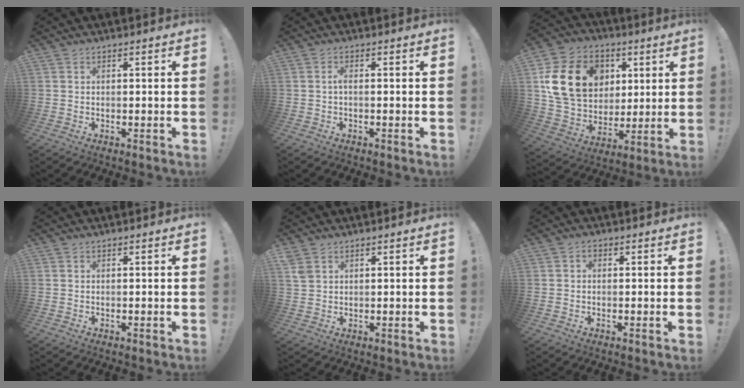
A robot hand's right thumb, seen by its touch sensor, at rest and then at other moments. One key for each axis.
{"total": 1.7, "fx": -0.5, "fy": 0.3, "fz": 1.6, "tx": -0.031, "ty": 0.005, "tz": -0.010}
{"total": 20.7, "fx": 6.3, "fy": 16.1, "fz": 11.5, "tx": -0.207, "ty": -0.012, "tz": 0.135}
{"total": 0.0}
{"total": 3.0, "fx": 1.9, "fy": 1.9, "fz": 1.4, "tx": -0.027, "ty": -0.005, "tz": 0.038}
{"total": 1.1, "fx": -0.4, "fy": 0.9, "fz": 0.6, "tx": -0.011, "ty": 0.004, "tz": -0.007}